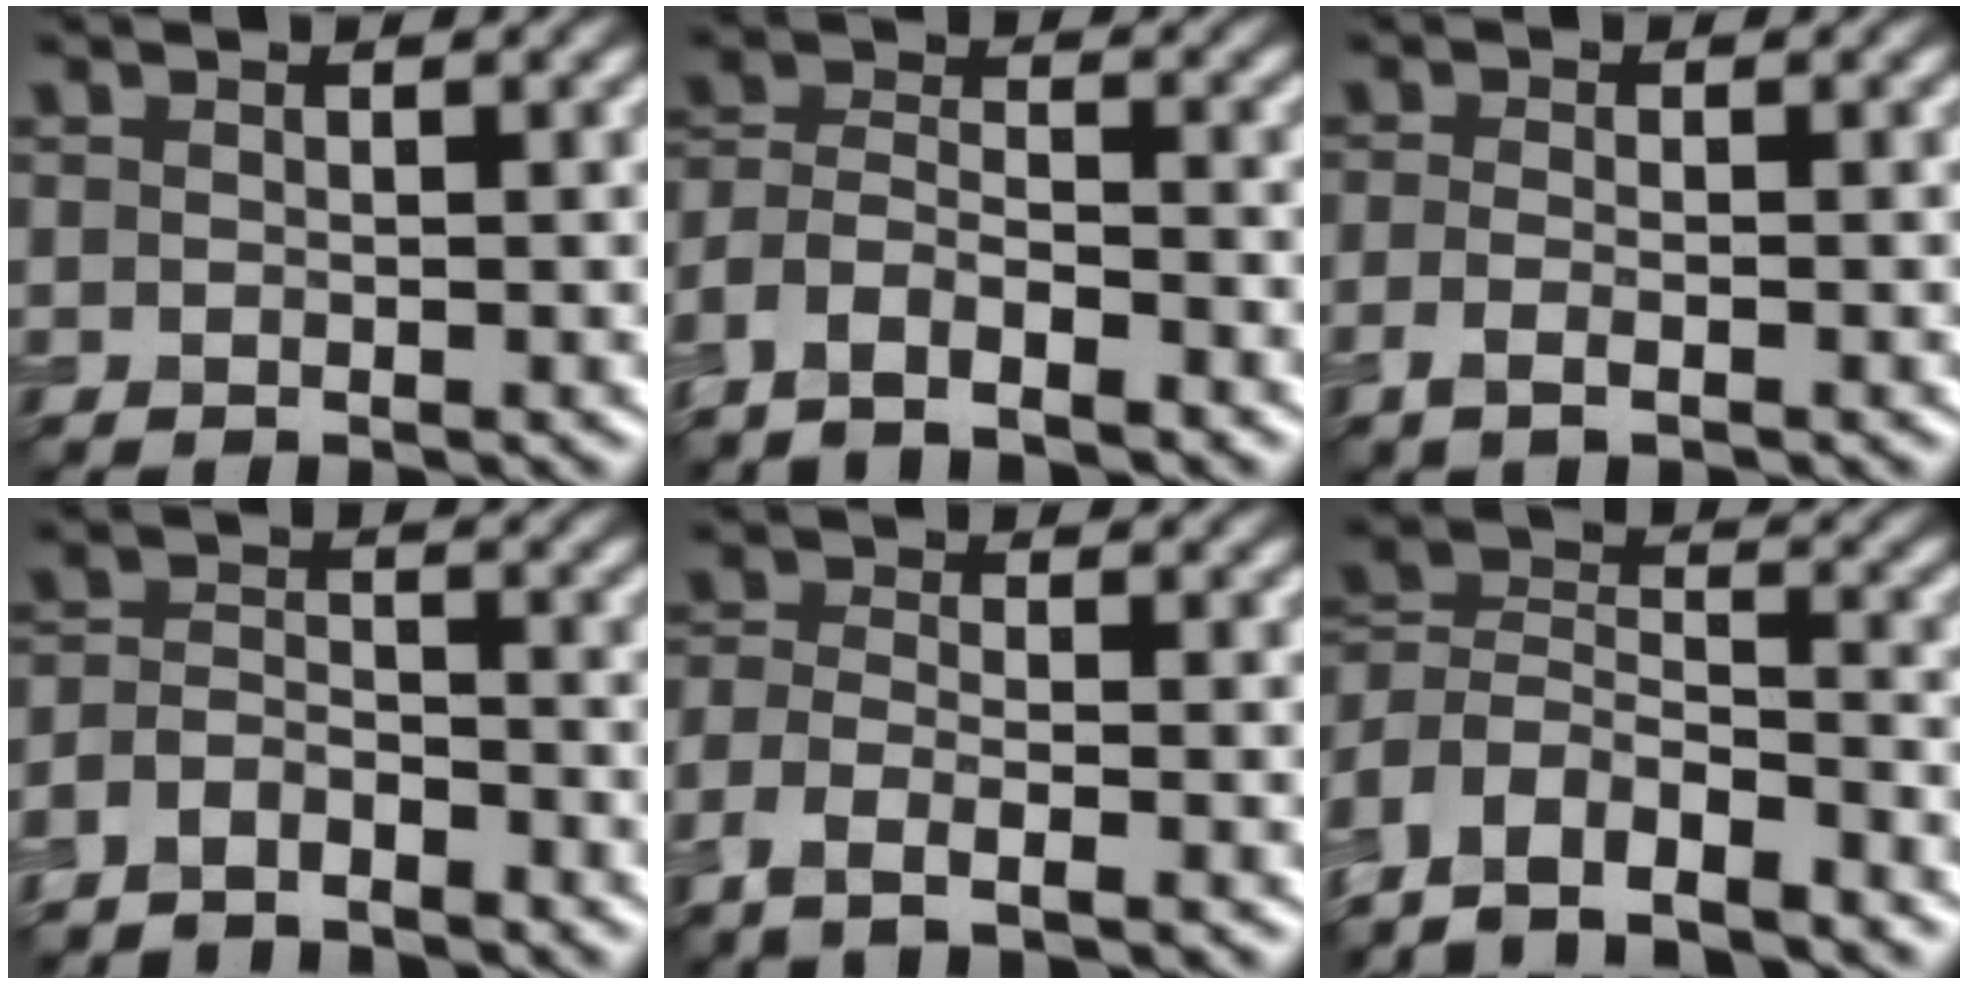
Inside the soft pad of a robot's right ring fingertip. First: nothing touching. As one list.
[{"total": 5.7, "force": [-4.7, 2.0, 2.5], "torque": [-0.041, -0.003, -0.095]}, {"total": 1.3, "force": [-0.7, 0.2, 1.1], "torque": [-0.022, -0.003, -0.016]}, {"total": 4.0, "force": [-3.7, 1.4, 0.9], "torque": [-0.012, -0.003, -0.077]}, {"total": 3.7, "force": [-2.7, 1.1, 2.3], "torque": [-0.044, -0.006, -0.058]}, {"total": 8.3, "force": [-6.3, 3.7, 4.1], "torque": [-0.080, -0.002, -0.115]}]